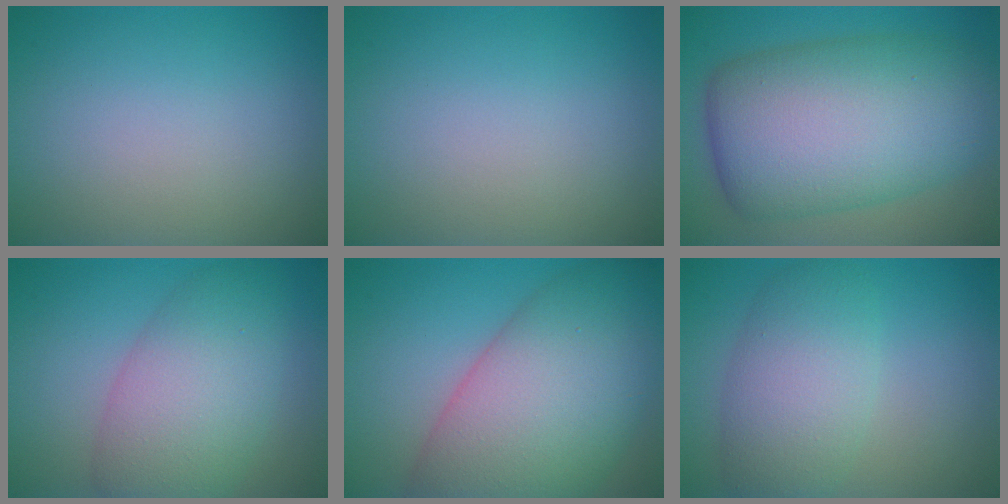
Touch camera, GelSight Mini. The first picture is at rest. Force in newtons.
{"total": 0.0}
{"total": 13.8, "press": 13.8, "slide": 0.2}
{"total": 7.7, "press": 7.7, "slide": 0.0}
{"total": 13.0, "press": 13.0, "slide": 0.6}
{"total": 5.7, "press": 5.7, "slide": 0.3}